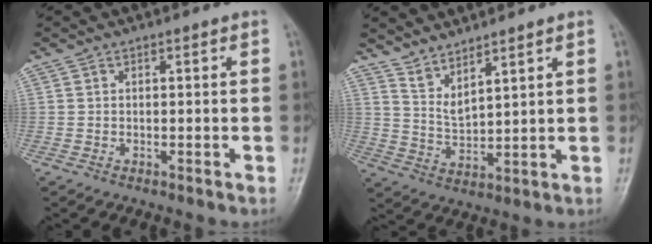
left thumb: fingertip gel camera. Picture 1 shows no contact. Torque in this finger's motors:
{"motor_torque": [0.13, -0.44, 0.08, -0.24, 0.03]}